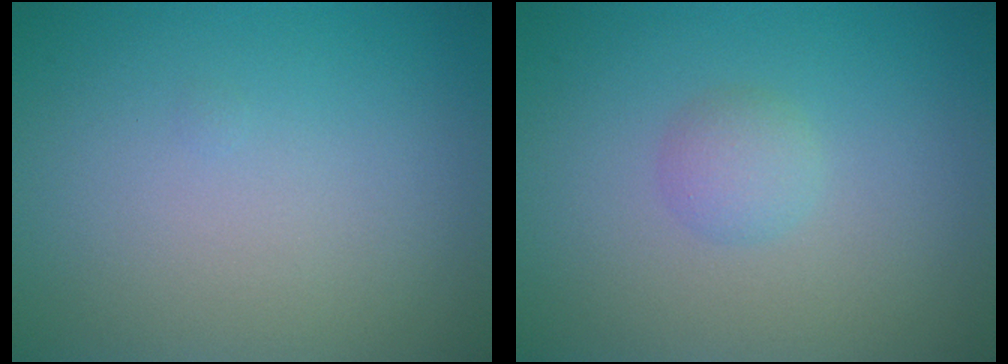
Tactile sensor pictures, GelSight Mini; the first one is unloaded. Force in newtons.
{"total": 1.5, "press": 1.5, "slide": 0.1}